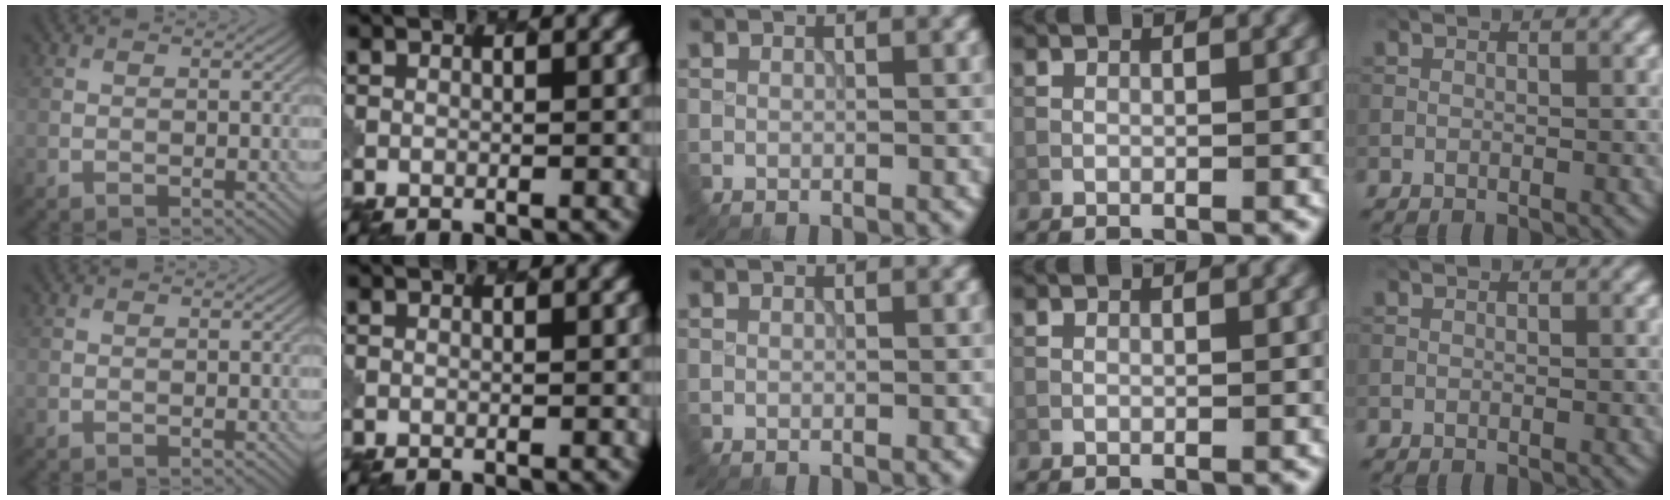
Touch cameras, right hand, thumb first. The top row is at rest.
{}